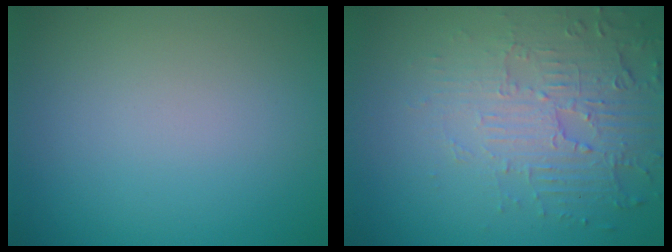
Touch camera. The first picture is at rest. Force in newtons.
{"total": 5.9, "press": 3.8, "slide": 4.5}